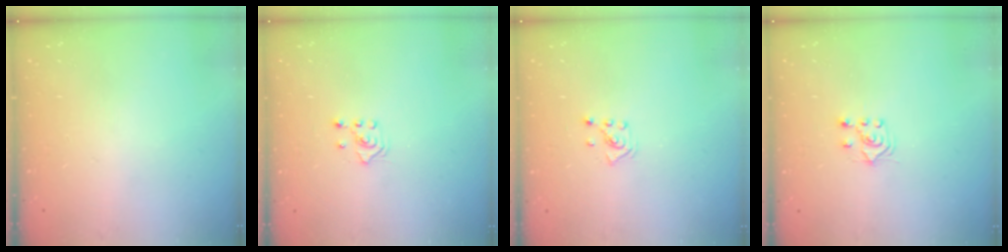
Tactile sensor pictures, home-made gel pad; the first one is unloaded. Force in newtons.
{"total": 2.7, "press": 2.6, "slide": 0.8}
{"total": 2.7, "press": 2.7, "slide": 0.5}
{"total": 6.1, "press": 6.1, "slide": 0.8}